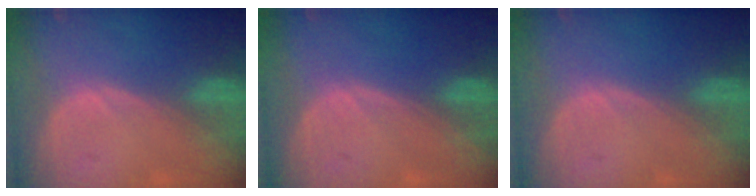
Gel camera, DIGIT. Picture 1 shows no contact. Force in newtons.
{"total": 0.0}
{"total": 0.0}